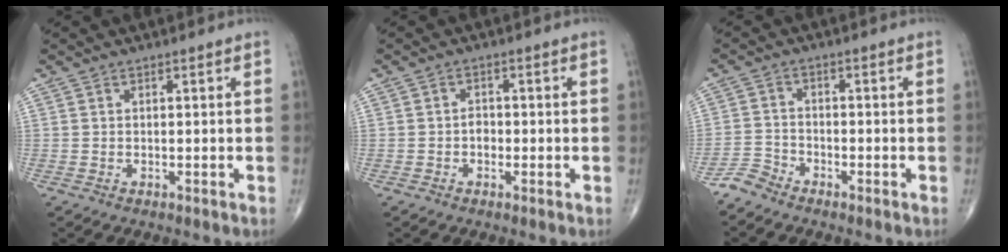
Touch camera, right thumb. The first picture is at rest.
{"total": 1.8, "force": [-0.6, 1.3, 1.1], "torque": [-0.008, 0.006, -0.014]}
{"total": 3.1, "force": [-3.0, 1.0, 0.2], "torque": [-0.005, -0.002, -0.068]}